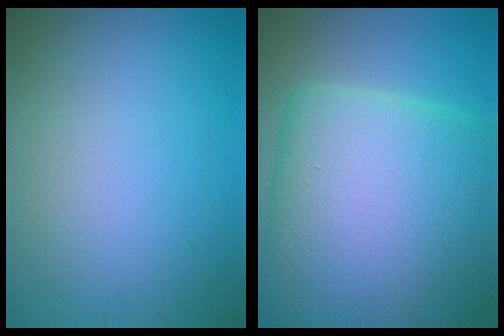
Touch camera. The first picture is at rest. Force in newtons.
{"total": 15.1, "press": 15.0, "slide": 1.1}